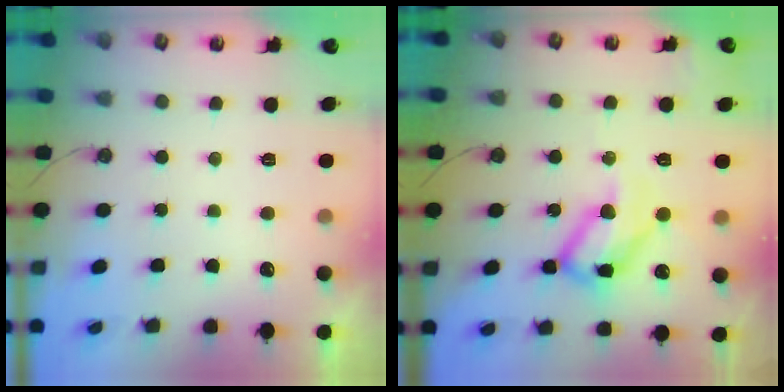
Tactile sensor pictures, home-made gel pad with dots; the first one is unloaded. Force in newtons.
{"total": 16.9, "press": 16.9, "slide": 0.6}